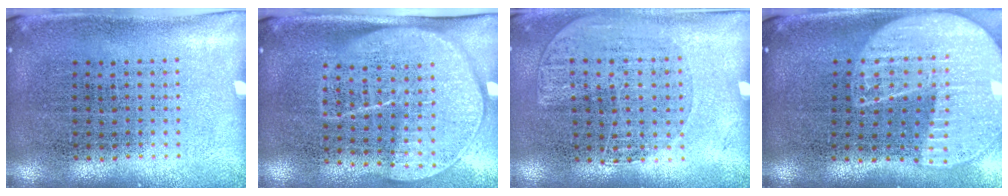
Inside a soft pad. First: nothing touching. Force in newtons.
{"total": 1.8, "press": 1.5, "slide": 1.0}
{"total": 1.1, "press": 1.0, "slide": 0.5}
{"total": 2.3, "press": 2.0, "slide": 1.2}